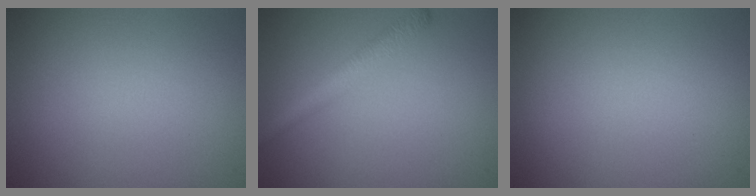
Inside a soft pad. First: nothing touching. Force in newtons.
{"total": 2.5, "press": 2.5, "slide": 0.1}
{"total": 0.0}